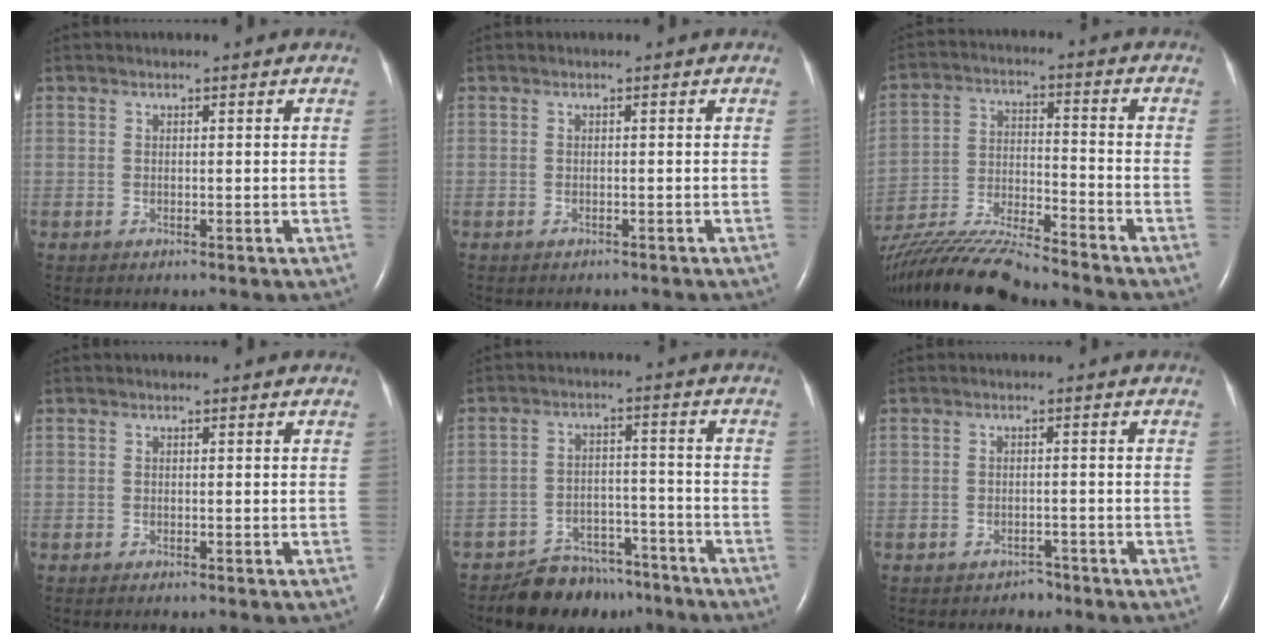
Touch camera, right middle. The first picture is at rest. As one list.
[{"total": 1.7, "force": [-1.5, 0.4, 0.6], "torque": [-0.009, -0.003, -0.015]}, {"total": 18.0, "force": [-16.2, 1.0, 7.7], "torque": [-0.172, -0.023, -0.288]}, {"total": 0.0}, {"total": 9.2, "force": [-8.0, 4.3, 1.6], "torque": [-0.012, 0.023, -0.124]}, {"total": 1.5, "force": [-1.3, 0.8, -0.1], "torque": [-0.003, 0.003, -0.021]}]